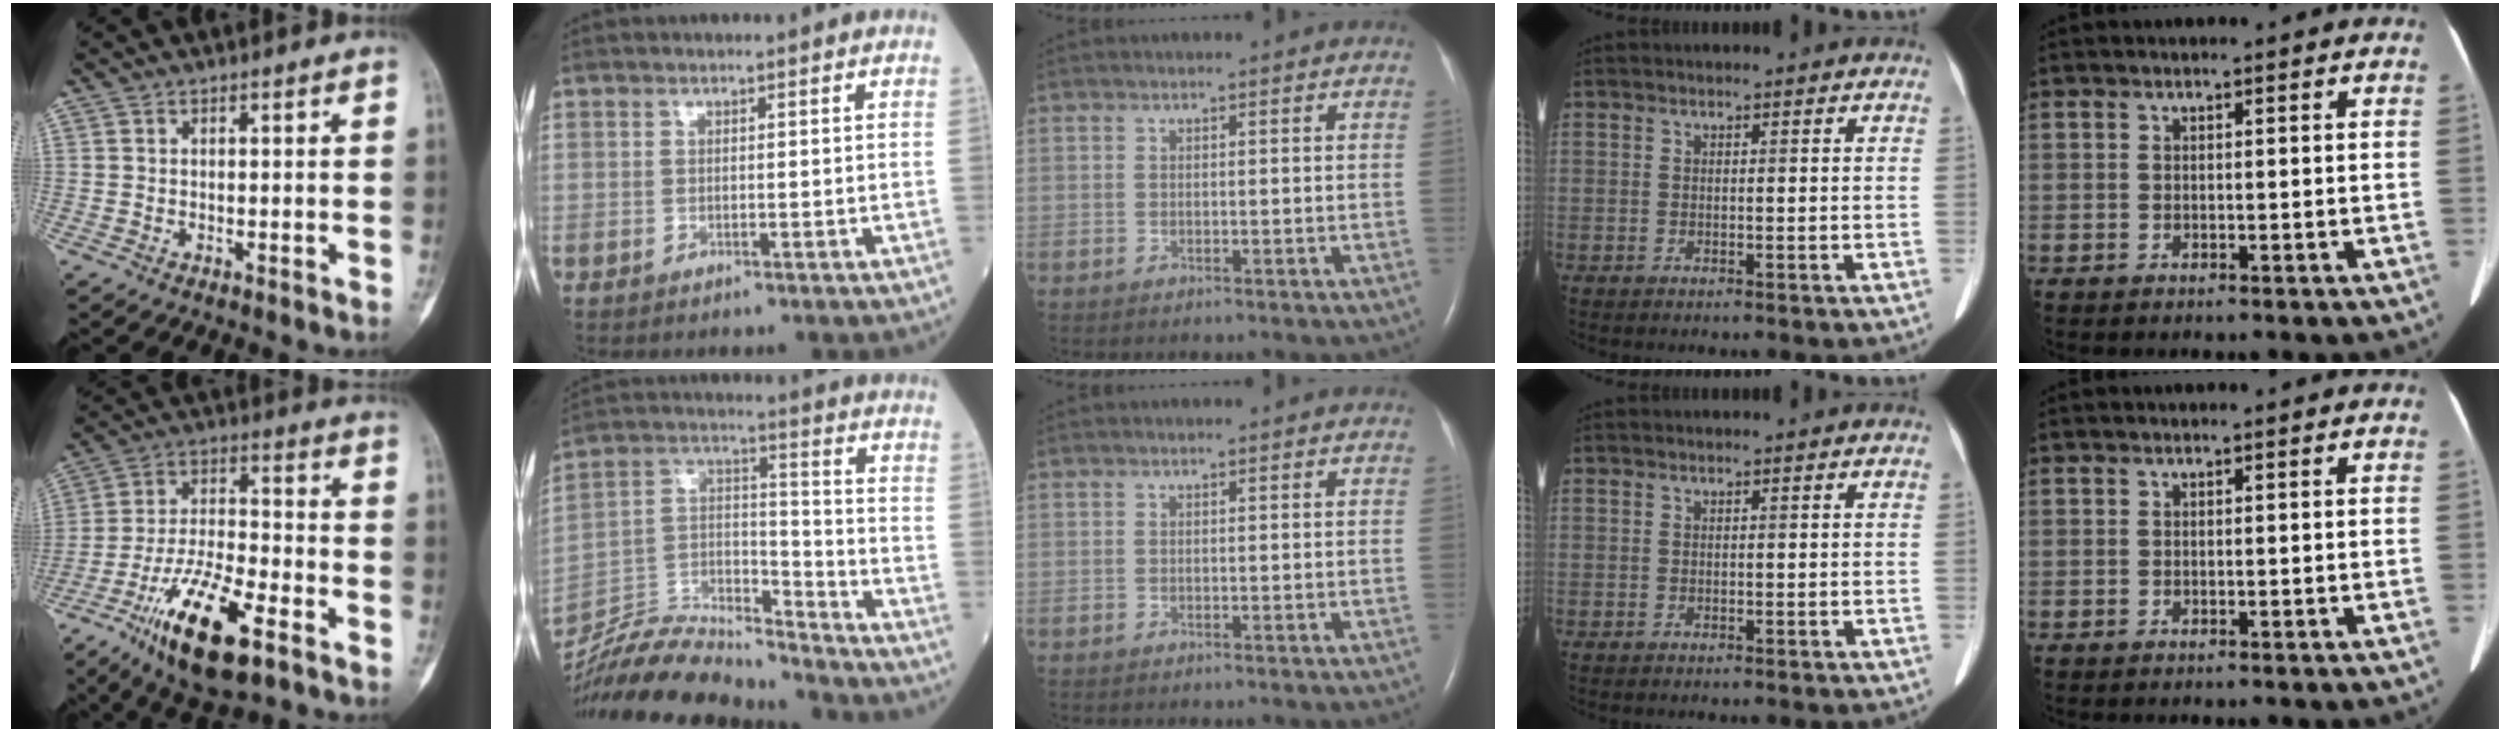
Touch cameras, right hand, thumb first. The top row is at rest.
{"thumb": {"total": 17.5, "force": [-9.7, 5.8, 13.4], "torque": [-0.242, 0.048, -0.168]}, "index": {"total": 17.5, "force": [-16.9, 2.2, 4.2], "torque": [-0.076, 0.031, -0.293]}}